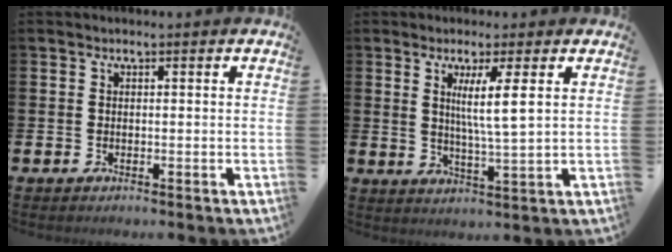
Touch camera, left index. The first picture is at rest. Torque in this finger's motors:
{"motor_torque": [0.83, -0.36, 0.28, 0.21]}